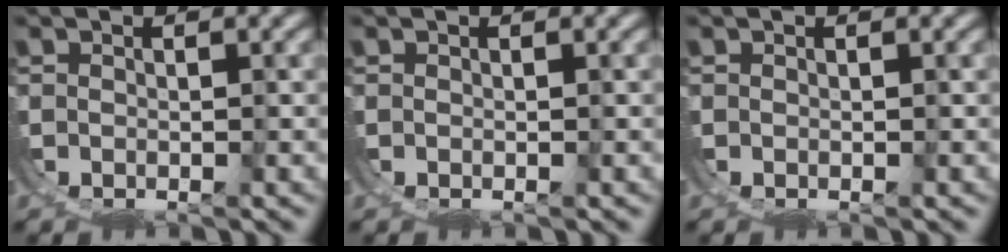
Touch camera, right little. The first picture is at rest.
{"total": 0.0}
{"total": 0.0}